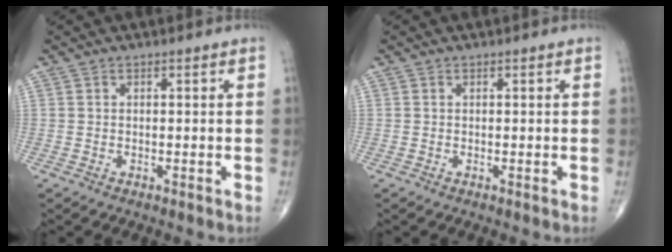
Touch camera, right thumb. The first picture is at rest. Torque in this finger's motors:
{"motor_torque": [0.25, 0.32, -0.15, -0.21, -0.01]}